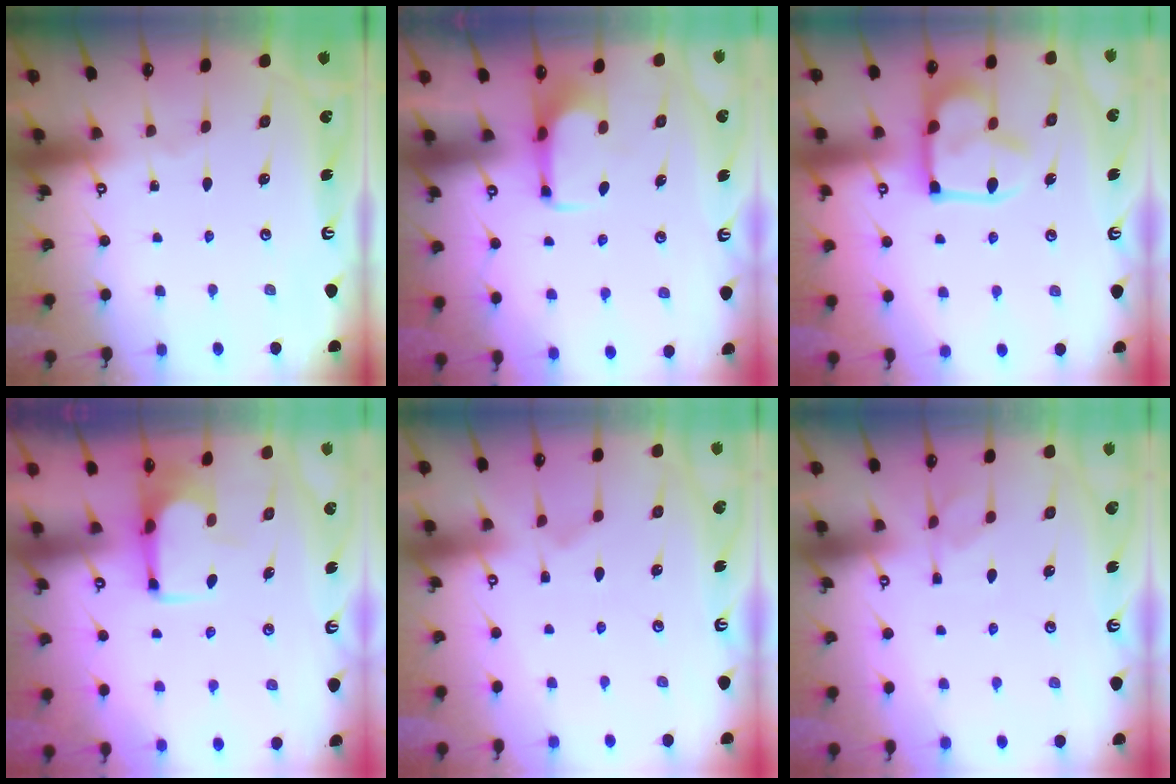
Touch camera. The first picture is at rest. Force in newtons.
{"total": 2.0, "press": 2.0, "slide": 0.3}
{"total": 15.5, "press": 15.4, "slide": 1.1}
{"total": 3.2, "press": 3.1, "slide": 0.4}
{"total": 1.5, "press": 1.1, "slide": 1.1}
{"total": 2.3, "press": 2.0, "slide": 1.2}